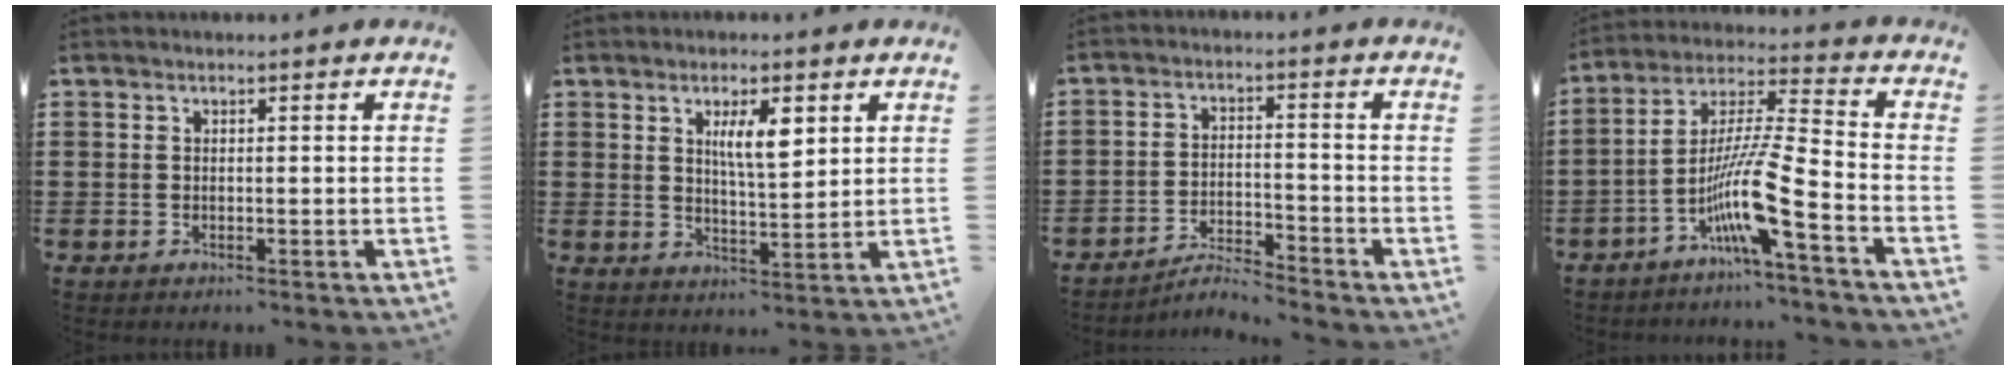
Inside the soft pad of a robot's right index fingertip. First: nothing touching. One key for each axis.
{"total": 5.6, "fx": 2.4, "fy": 1.7, "fz": 4.9, "tx": -0.093, "ty": 0.004, "tz": 0.037}
{"total": 4.2, "fx": -4.1, "fy": 0.0, "fz": 0.7, "tx": -0.016, "ty": 0.004, "tz": -0.086}
{"total": 11.2, "fx": -5.8, "fy": 0.3, "fz": 9.6, "tx": -0.203, "ty": -0.017, "tz": -0.119}